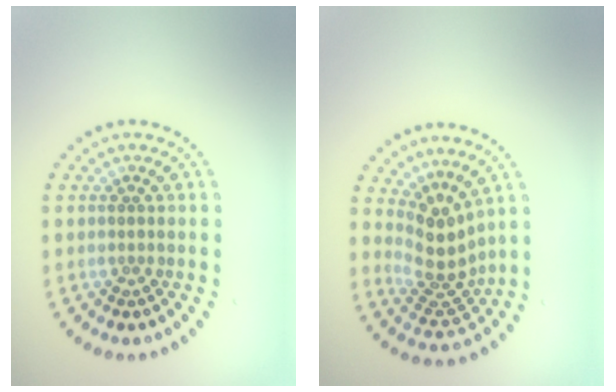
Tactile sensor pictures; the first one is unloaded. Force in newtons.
{"total": 3.8, "press": 2.8, "slide": 2.6}